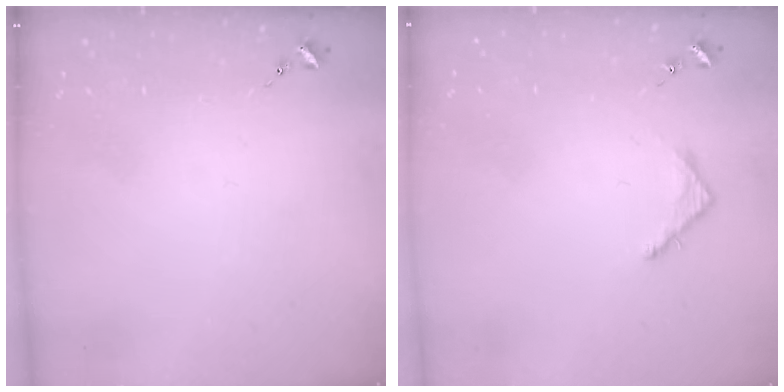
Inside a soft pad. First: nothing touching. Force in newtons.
{"total": 3.5, "press": 3.5, "slide": 0.3}